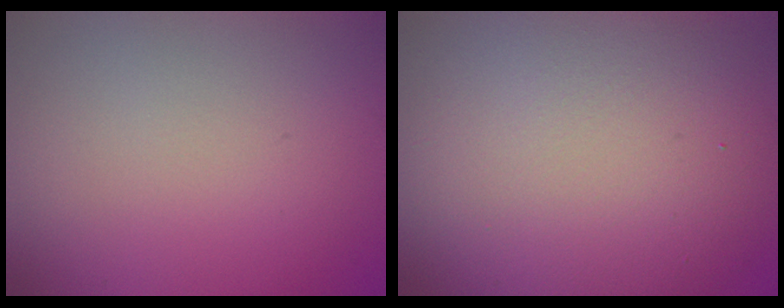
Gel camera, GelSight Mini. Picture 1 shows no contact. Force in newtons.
{"total": 12.5, "press": 12.4, "slide": 0.9}